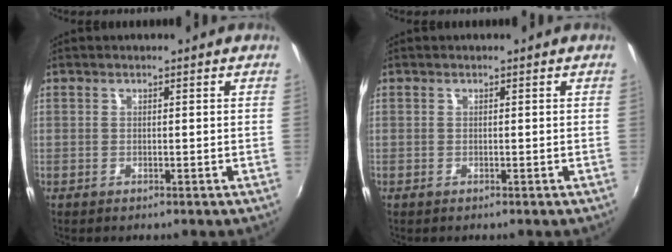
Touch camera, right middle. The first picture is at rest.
{"total": 0.0}